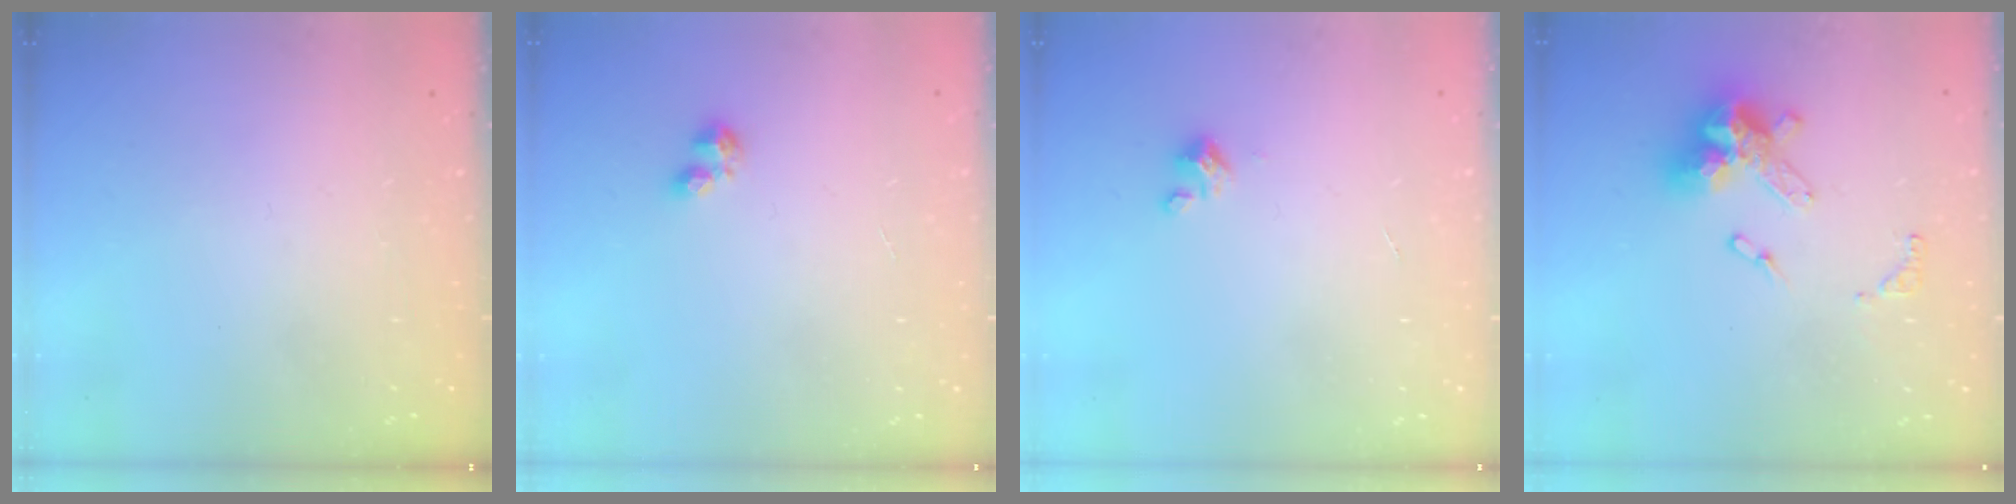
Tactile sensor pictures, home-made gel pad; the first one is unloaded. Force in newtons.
{"total": 2.8, "press": 2.8, "slide": 0.5}
{"total": 2.0, "press": 2.0, "slide": 0.2}
{"total": 14.1, "press": 14.1, "slide": 0.9}